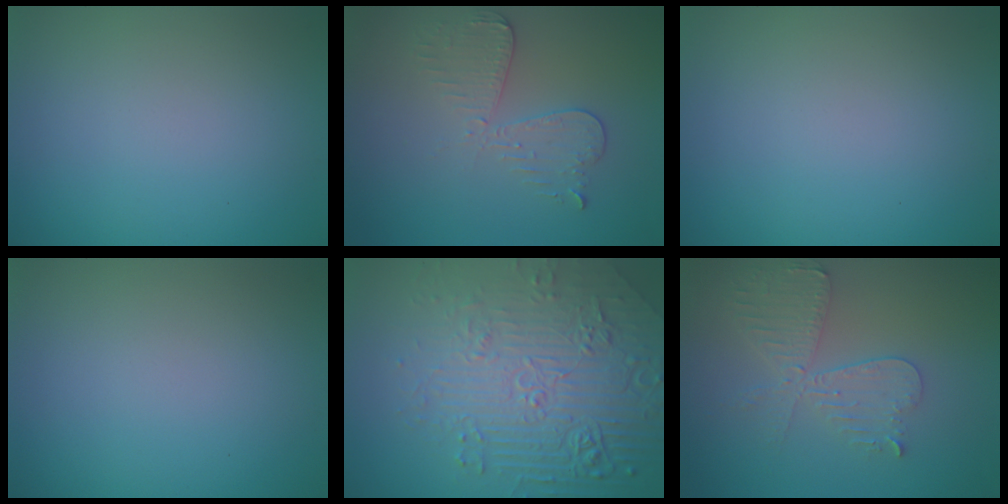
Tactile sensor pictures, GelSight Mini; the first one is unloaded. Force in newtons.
{"total": 3.0, "press": 2.7, "slide": 1.2}
{"total": 0.0}
{"total": 0.0}
{"total": 8.6, "press": 5.9, "slide": 6.2}
{"total": 4.4, "press": 3.8, "slide": 2.1}